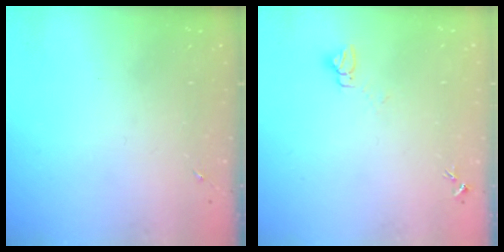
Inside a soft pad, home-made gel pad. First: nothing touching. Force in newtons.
{"total": 4.1, "press": 4.1, "slide": 0.3}